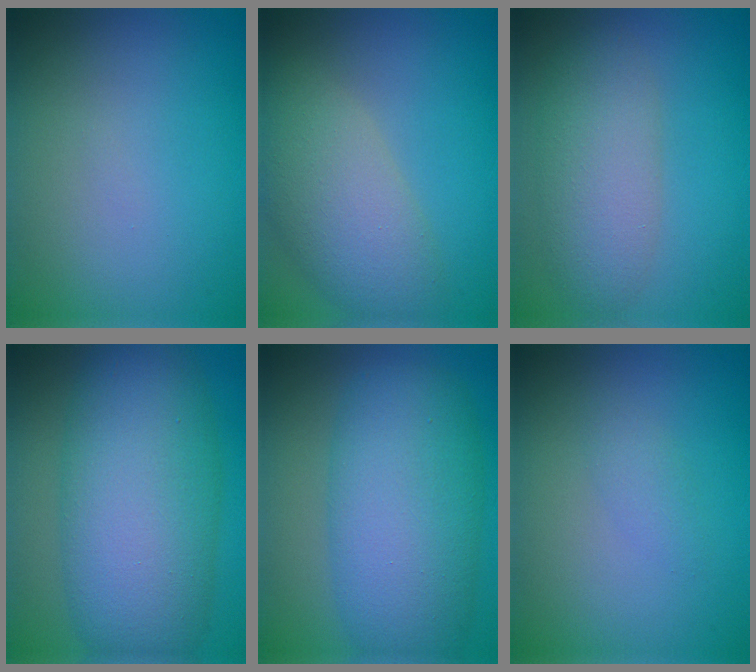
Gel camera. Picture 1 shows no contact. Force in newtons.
{"total": 6.3, "press": 6.3, "slide": 0.5}
{"total": 4.9, "press": 4.8, "slide": 0.4}
{"total": 11.3, "press": 11.3, "slide": 0.3}
{"total": 9.5, "press": 9.5, "slide": 0.2}
{"total": 1.1, "press": 1.1, "slide": 0.0}